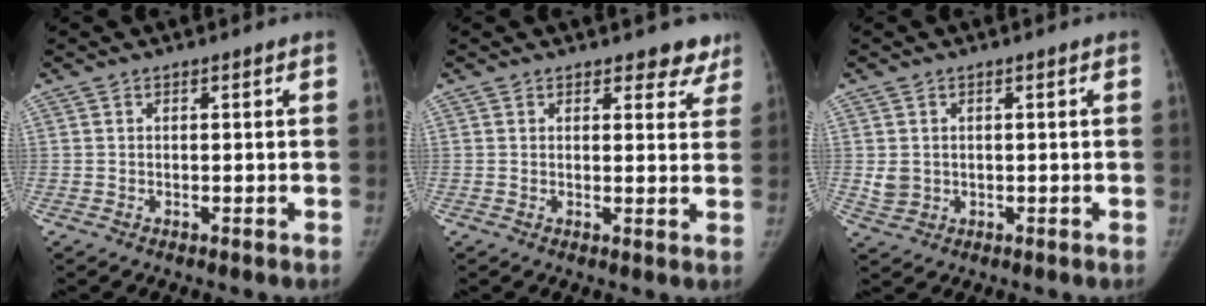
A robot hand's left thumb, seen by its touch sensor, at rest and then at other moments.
{"total": 5.0, "force": [4.2, 2.5, 1.1], "torque": [0.025, -0.024, 0.037]}
{"total": 3.0, "force": [0.2, 2.6, 1.4], "torque": [-0.020, -0.004, 0.013]}